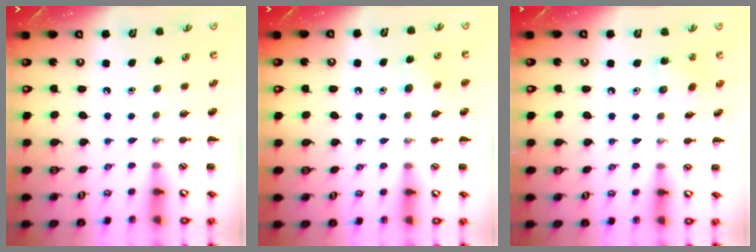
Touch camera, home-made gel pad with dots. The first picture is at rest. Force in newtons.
{"total": 4.4, "press": 4.1, "slide": 1.5}
{"total": 4.3, "press": 4.2, "slide": 1.1}